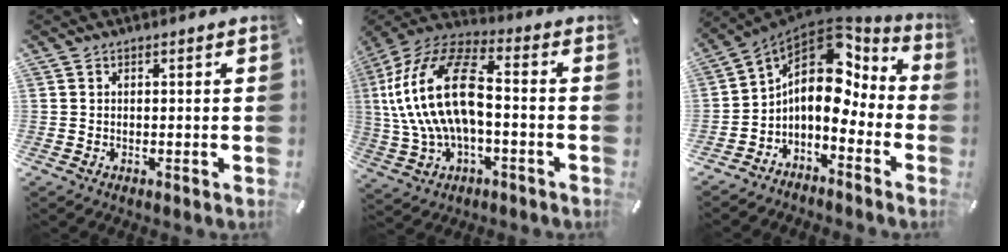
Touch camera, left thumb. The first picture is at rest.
{"total": 19.4, "force": [0.0, 10.7, 16.2], "torque": [-0.344, 0.010, -0.004]}
{"total": 12.2, "force": [2.4, 8.5, 8.5], "torque": [-0.144, -0.040, 0.034]}